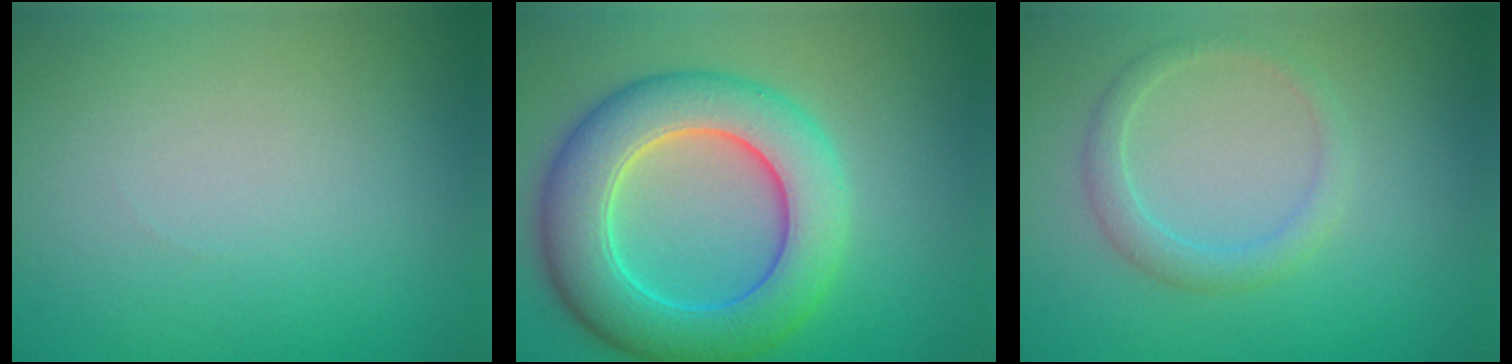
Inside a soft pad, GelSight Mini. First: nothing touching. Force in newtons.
{"total": 8.6, "press": 8.6, "slide": 0.5}
{"total": 2.0, "press": 2.0, "slide": 0.1}